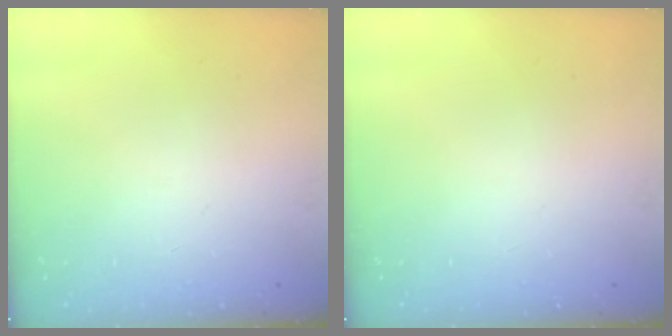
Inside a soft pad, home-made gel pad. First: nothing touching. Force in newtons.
{"total": 0.0}